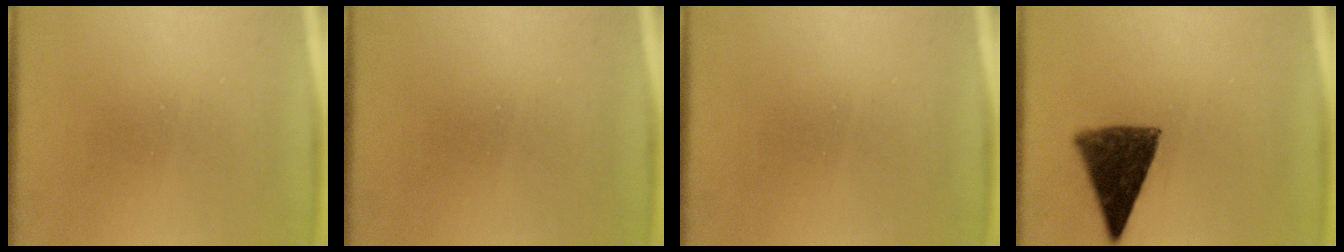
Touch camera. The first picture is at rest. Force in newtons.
{"total": 0.0}
{"total": 0.0}
{"total": 8.8}